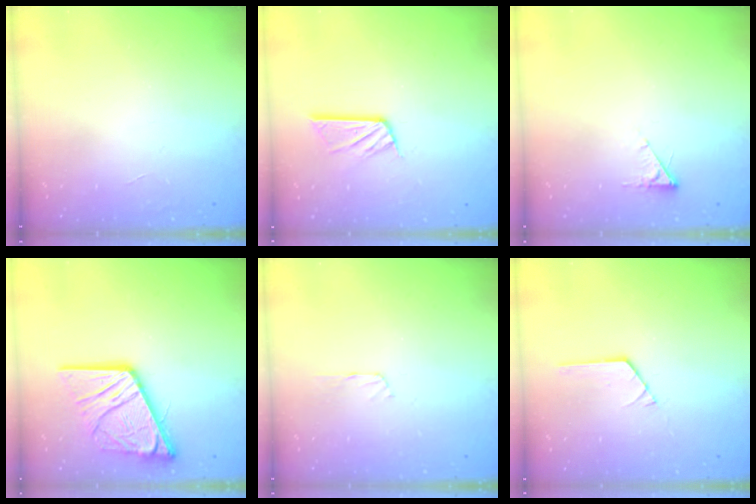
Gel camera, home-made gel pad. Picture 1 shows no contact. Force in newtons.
{"total": 9.2, "press": 9.2, "slide": 0.8}
{"total": 2.6, "press": 2.6, "slide": 0.4}
{"total": 16.5, "press": 16.4, "slide": 1.9}
{"total": 3.0, "press": 2.9, "slide": 0.4}
{"total": 1.1, "press": 1.0, "slide": 0.1}